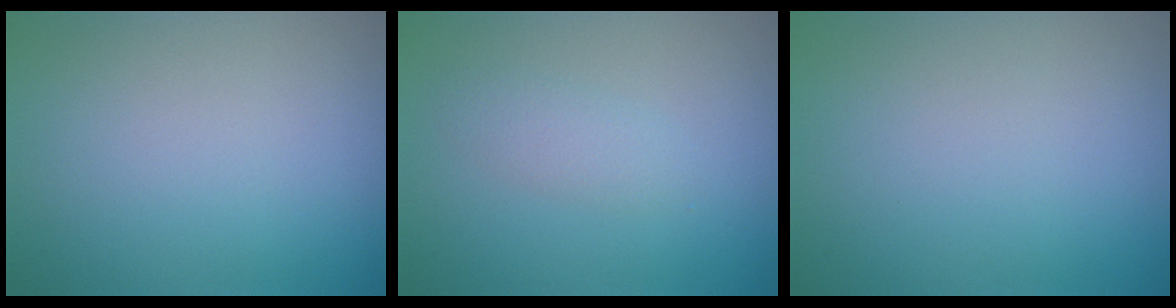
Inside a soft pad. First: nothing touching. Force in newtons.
{"total": 1.6, "press": 1.6, "slide": 0.0}
{"total": 0.0}